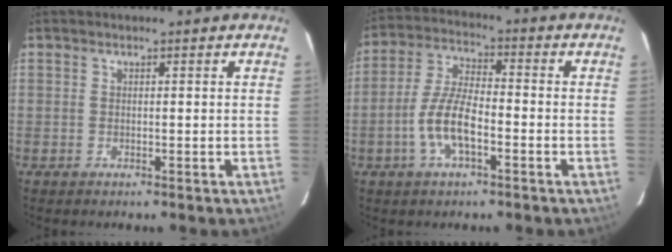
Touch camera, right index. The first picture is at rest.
{"total": 9.0, "force": [-3.4, 3.1, 7.8], "torque": [-0.165, 0.005, -0.065]}